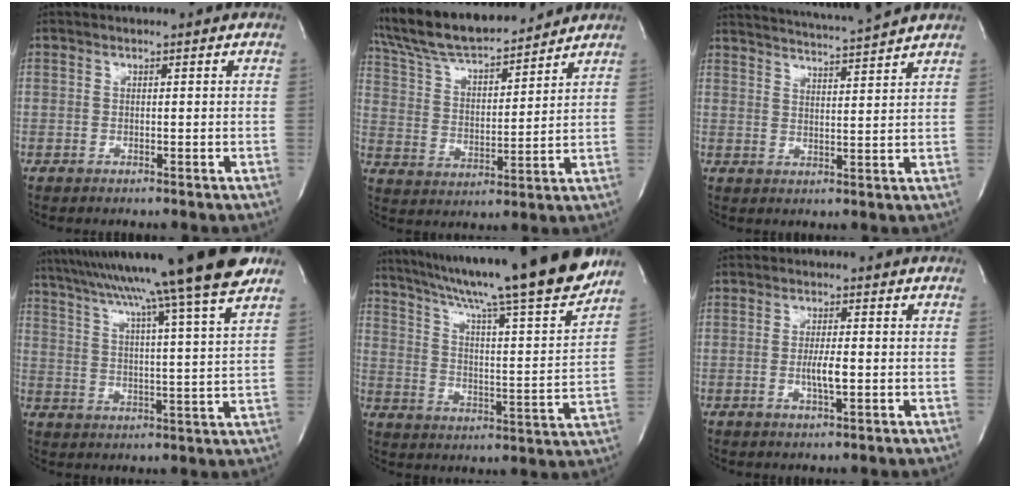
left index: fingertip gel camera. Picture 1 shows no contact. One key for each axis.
{"total": 16.6, "fx": 15.0, "fy": 2.9, "fz": 6.5, "tx": -0.122, "ty": 0.020, "tz": 0.263}
{"total": 11.6, "fx": 10.8, "fy": -1.2, "fz": 3.9, "tx": -0.076, "ty": 0.001, "tz": 0.156}
{"total": 22.3, "fx": 18.2, "fy": -1.8, "fz": 12.7, "tx": -0.216, "ty": -0.007, "tz": 0.258}
{"total": 24.4, "fx": 20.6, "fy": -0.1, "fz": 13.1, "tx": -0.221, "ty": -0.035, "tz": 0.297}
{"total": 3.3, "fx": -0.7, "fy": 0.3, "fz": 3.2, "tx": -0.063, "ty": -0.006, "tz": -0.013}